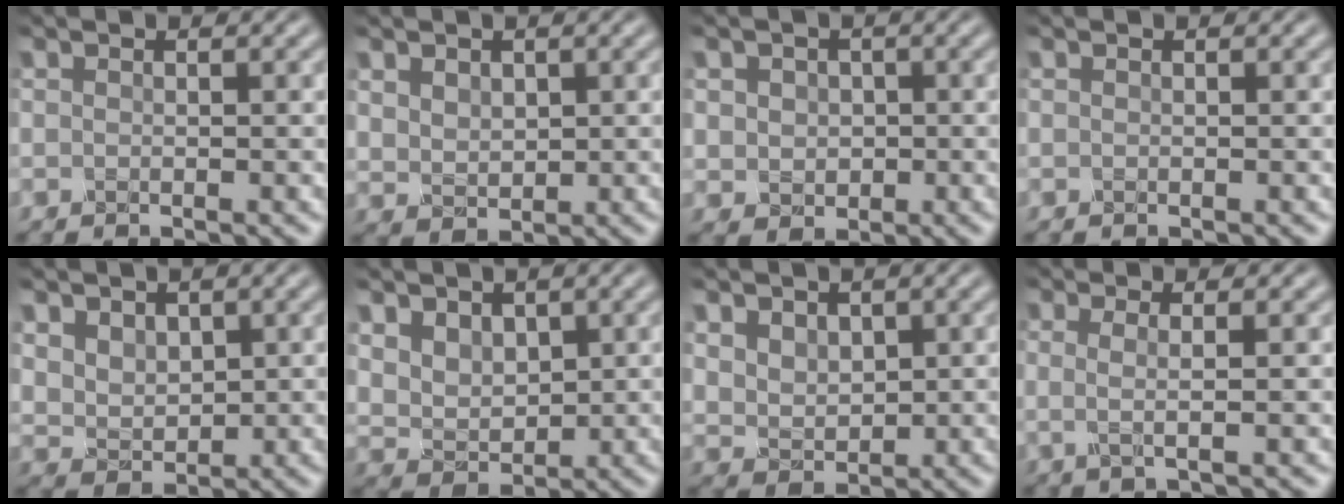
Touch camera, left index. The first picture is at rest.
{"total": 2.2, "force": [0.9, 1.7, 1.1], "torque": [-0.028, -0.005, 0.022]}
{"total": 2.7, "force": [0.3, 2.4, 1.2], "torque": [-0.021, 0.003, -0.002]}
{"total": 0.0}
{"total": 3.6, "force": [1.6, 2.6, 1.9], "torque": [-0.047, -0.008, 0.035]}
{"total": 4.1, "force": [1.9, 3.0, 2.0], "torque": [-0.057, -0.010, 0.049]}
{"total": 3.1, "force": [1.3, 2.3, 1.7], "torque": [-0.042, -0.007, 0.026]}
{"total": 2.0, "force": [0.2, 0.6, 1.9], "torque": [-0.037, -0.002, -0.002]}